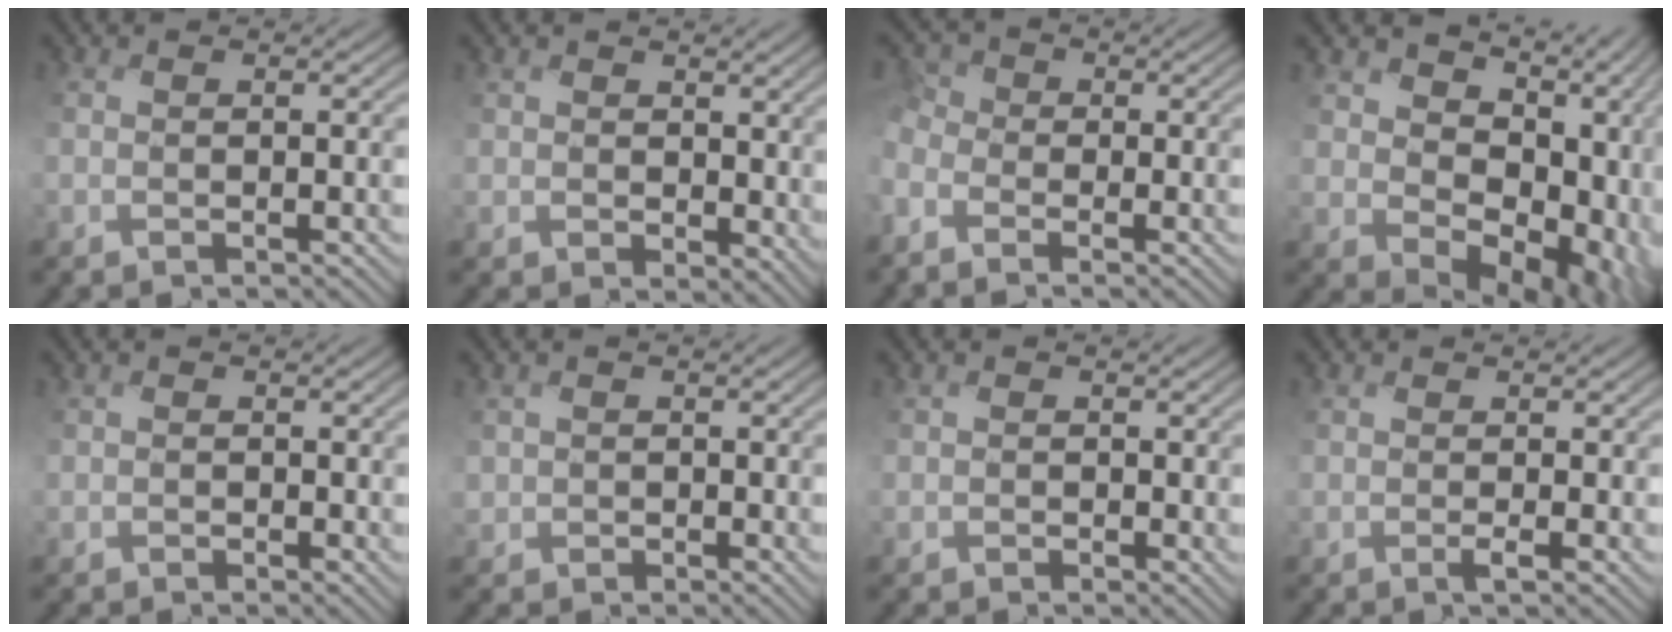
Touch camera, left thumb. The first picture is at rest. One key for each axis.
{"total": 3.2, "fx": 1.6, "fy": 2.2, "fz": 1.7, "tx": -0.057, "ty": -0.009, "tz": 0.026}
{"total": 4.6, "fx": -2.9, "fy": 3.0, "fz": 2.0, "tx": -0.069, "ty": 0.003, "tz": -0.078}
{"total": 13.6, "fx": 1.0, "fy": 9.0, "fz": 10.2, "tx": -0.139, "ty": -0.038, "tz": 0.054}
{"total": 1.1, "fx": 0.9, "fy": 0.2, "fz": -0.4, "tx": -0.001, "ty": 0.001, "tz": 0.014}
{"total": 1.3, "fx": 0.9, "fy": 0.8, "fz": -0.5, "tx": -0.003, "ty": 0.001, "tz": 0.010}
{"total": 1.1, "fx": 1.0, "fy": 0.5, "fz": -0.3, "tx": -0.005, "ty": -0.001, "tz": 0.014}
{"total": 1.3, "fx": 1.0, "fy": -0.6, "fz": 0.6, "tx": -0.011, "ty": 0.000, "tz": 0.021}